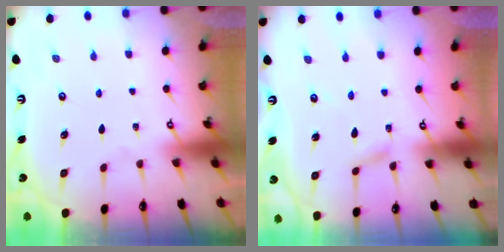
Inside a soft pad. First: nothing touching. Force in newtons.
{"total": 3.3, "press": 3.2, "slide": 0.3}